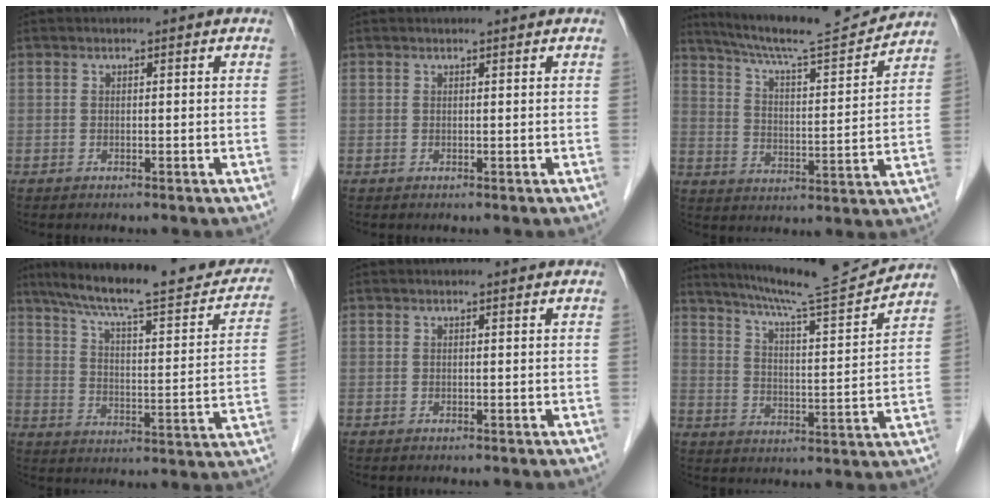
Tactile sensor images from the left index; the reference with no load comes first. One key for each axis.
{"total": 0.7, "fx": 0.6, "fy": 0.0, "fz": 0.3, "tx": -0.005, "ty": 0.002, "tz": 0.009}
{"total": 15.3, "fx": 14.4, "fy": 0.2, "fz": 5.1, "tx": -0.094, "ty": -0.009, "tz": 0.221}
{"total": 24.8, "fx": 20.3, "fy": 4.0, "fz": 13.6, "tx": -0.203, "ty": -0.002, "tz": 0.273}
{"total": 0.5, "fx": 0.5, "fy": 0.0, "fz": 0.2, "tx": -0.006, "ty": 0.001, "tz": 0.005}
{"total": 14.7, "fx": 13.8, "fy": -1.0, "fz": 5.0, "tx": -0.089, "ty": -0.022, "tz": 0.204}